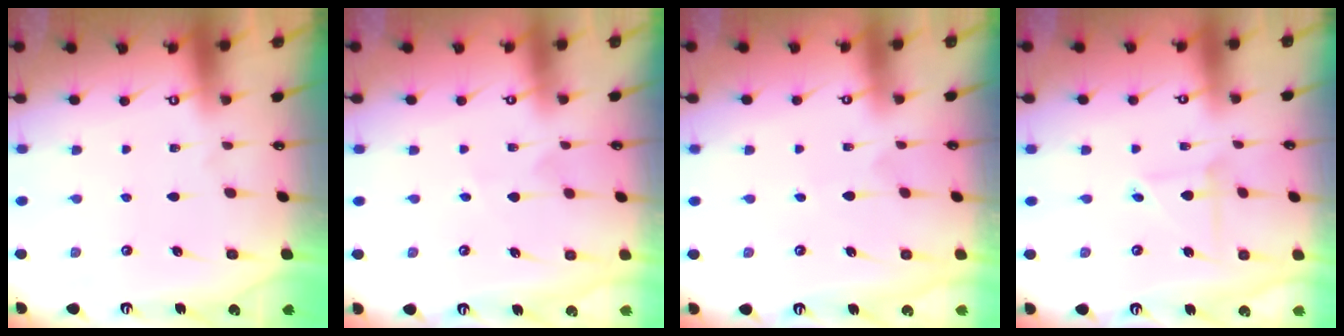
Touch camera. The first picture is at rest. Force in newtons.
{"total": 1.8, "press": 1.8, "slide": 0.4}
{"total": 3.0, "press": 3.0, "slide": 0.3}
{"total": 2.8, "press": 2.8, "slide": 0.2}